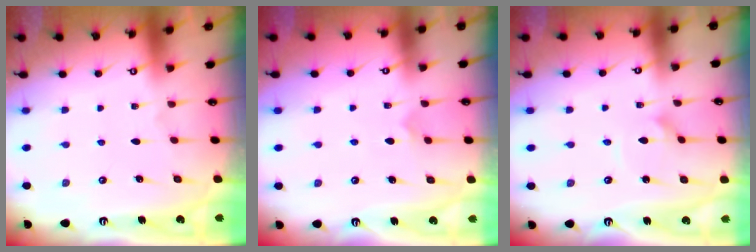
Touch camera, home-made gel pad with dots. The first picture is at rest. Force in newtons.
{"total": 4.1, "press": 4.1, "slide": 0.5}
{"total": 1.8, "press": 1.8, "slide": 0.2}